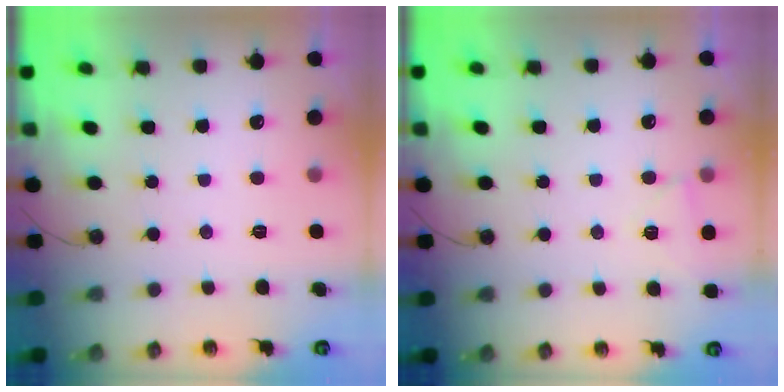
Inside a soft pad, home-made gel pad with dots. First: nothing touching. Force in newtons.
{"total": 4.0, "press": 3.9, "slide": 0.4}